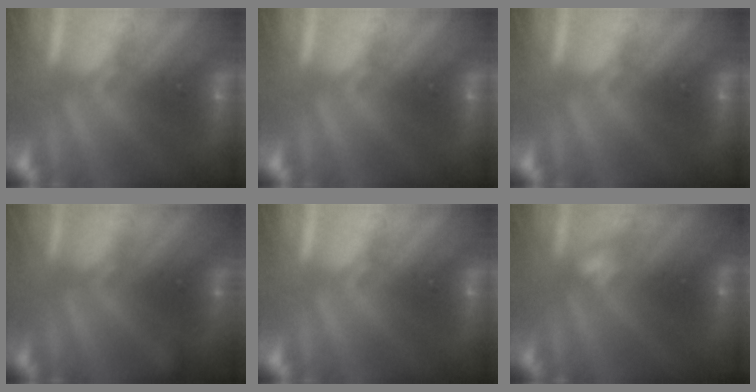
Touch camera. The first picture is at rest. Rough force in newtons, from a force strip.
{"total": 0.0}
{"total": 0.0}
{"total": 2.6}
{"total": 0.0}
{"total": 2.1}